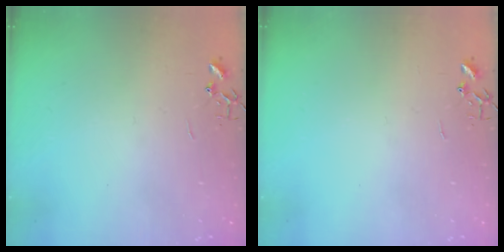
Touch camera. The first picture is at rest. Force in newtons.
{"total": 0.0}